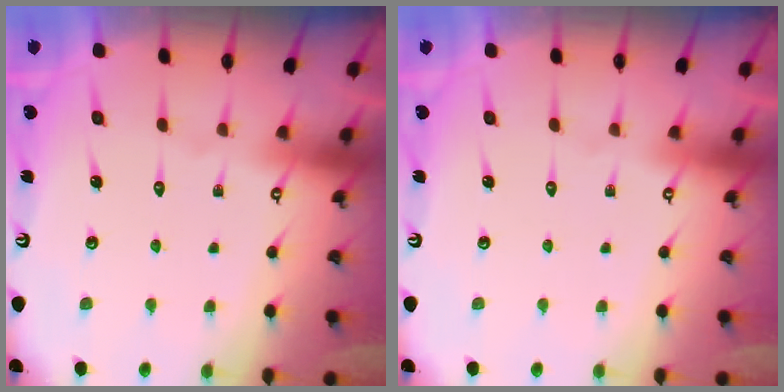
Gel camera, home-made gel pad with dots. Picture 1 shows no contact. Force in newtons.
{"total": 0.0}